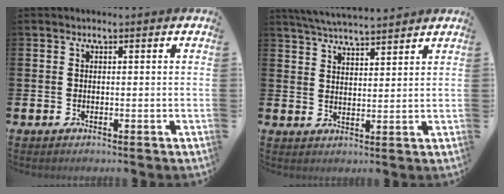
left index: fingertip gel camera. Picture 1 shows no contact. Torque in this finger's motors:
{"motor_torque": [-0.11, -0.71, 0.69, 0.21]}